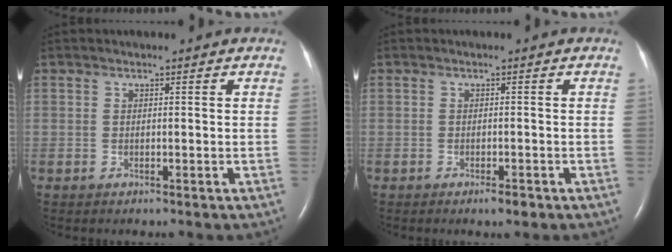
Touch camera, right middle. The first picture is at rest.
{"total": 1.5, "force": [-1.0, 0.3, 1.1], "torque": [-0.019, -0.003, -0.012]}